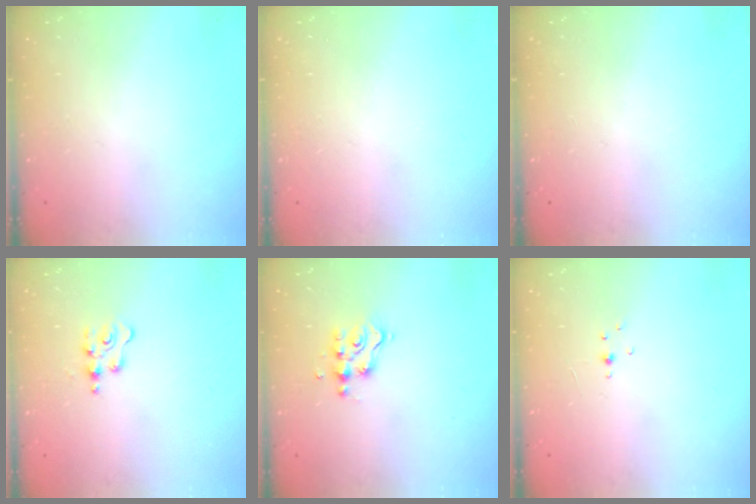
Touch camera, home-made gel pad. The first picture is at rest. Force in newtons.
{"total": 0.0}
{"total": 0.0}
{"total": 3.6, "press": 3.6, "slide": 0.4}
{"total": 5.4, "press": 5.4, "slide": 0.4}
{"total": 2.9, "press": 2.8, "slide": 0.9}